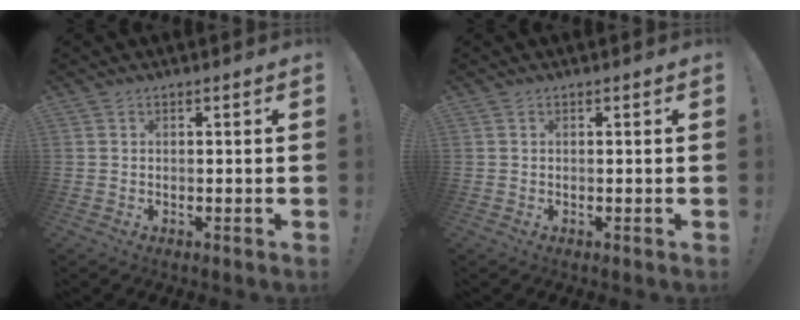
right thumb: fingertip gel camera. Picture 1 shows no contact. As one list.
[{"total": 0.0}]